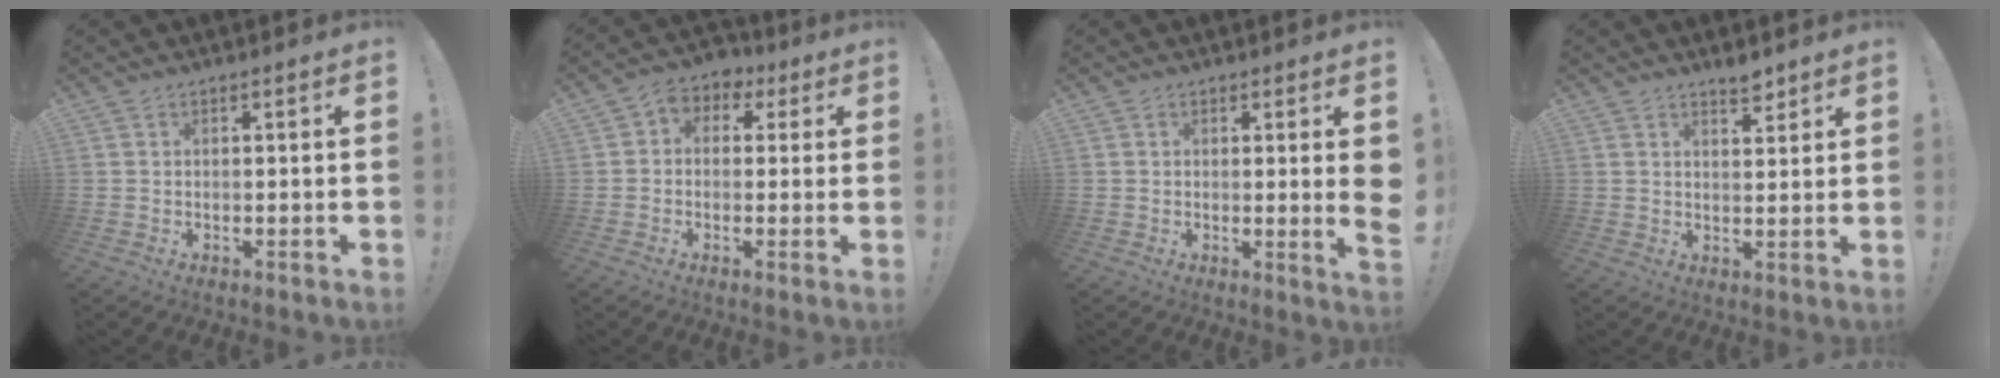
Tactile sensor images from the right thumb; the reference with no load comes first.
{"total": 5.0, "force": [-0.2, 4.6, 2.0], "torque": [-0.016, 0.000, 0.000]}
{"total": 4.5, "force": [1.0, -0.3, 4.4], "torque": [-0.052, -0.021, 0.015]}
{"total": 3.9, "force": [3.4, 1.2, 1.7], "torque": [-0.009, -0.024, 0.055]}